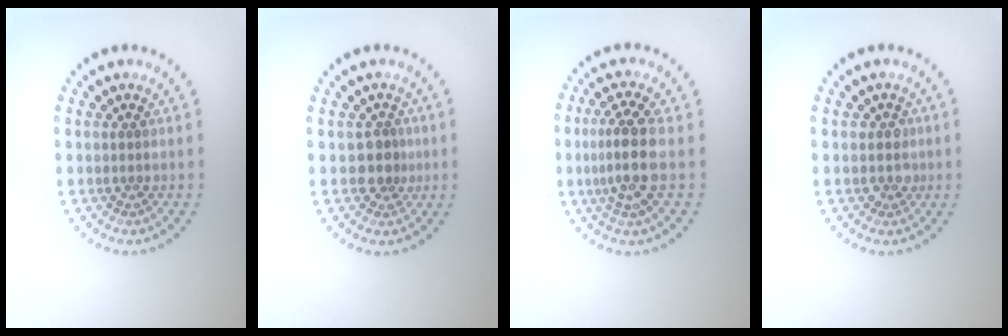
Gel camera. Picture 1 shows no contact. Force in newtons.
{"total": 2.1, "press": 1.7, "slide": 1.3}
{"total": 3.8, "press": 3.3, "slide": 1.9}
{"total": 1.7, "press": 1.4, "slide": 0.9}